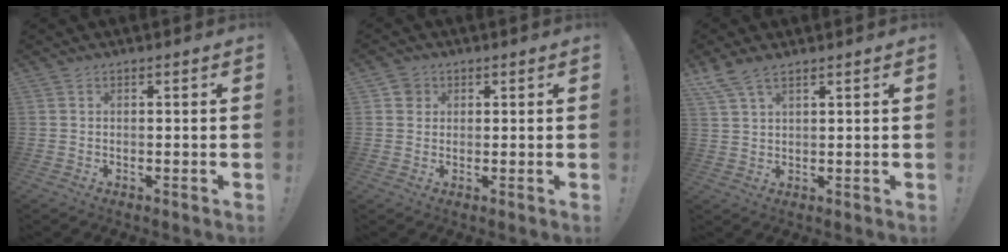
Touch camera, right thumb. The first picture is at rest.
{"total": 3.1, "force": [1.2, 2.8, 0.7], "torque": [-0.006, 0.002, 0.021]}
{"total": 5.5, "force": [4.3, 1.7, 3.0], "torque": [-0.073, -0.015, 0.085]}